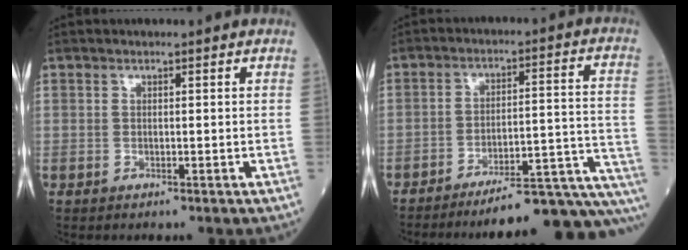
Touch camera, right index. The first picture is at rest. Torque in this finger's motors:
{"motor_torque": [1.02, -1.12, 0.39, 0.14]}